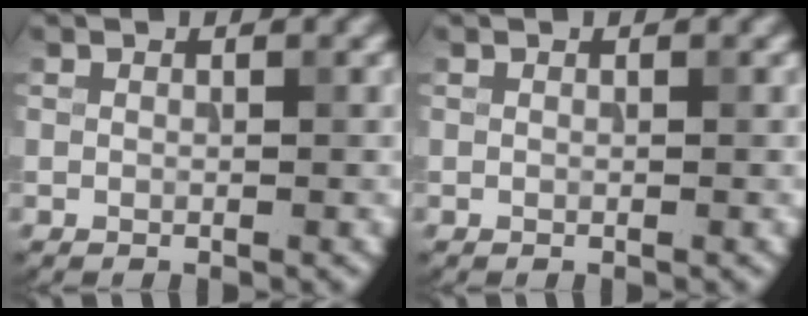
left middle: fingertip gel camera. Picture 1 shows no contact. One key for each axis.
{"total": 0.0}